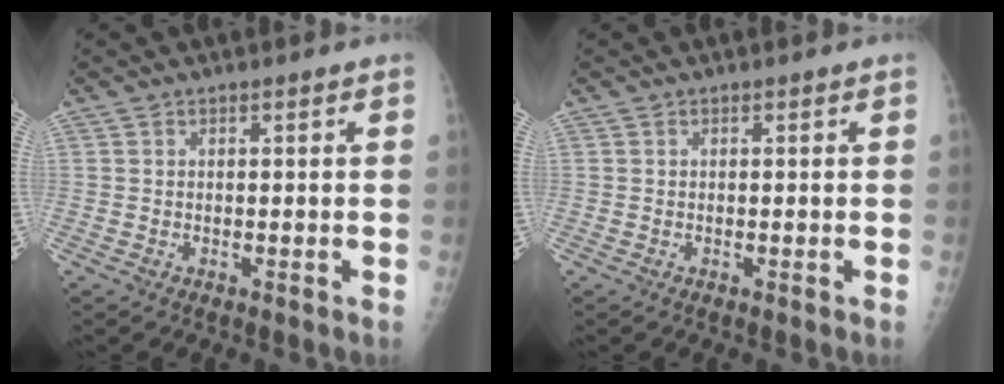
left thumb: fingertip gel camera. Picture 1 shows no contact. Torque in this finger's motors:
{"motor_torque": [0.00, 0.00, 0.06, 0.05, 0.00]}